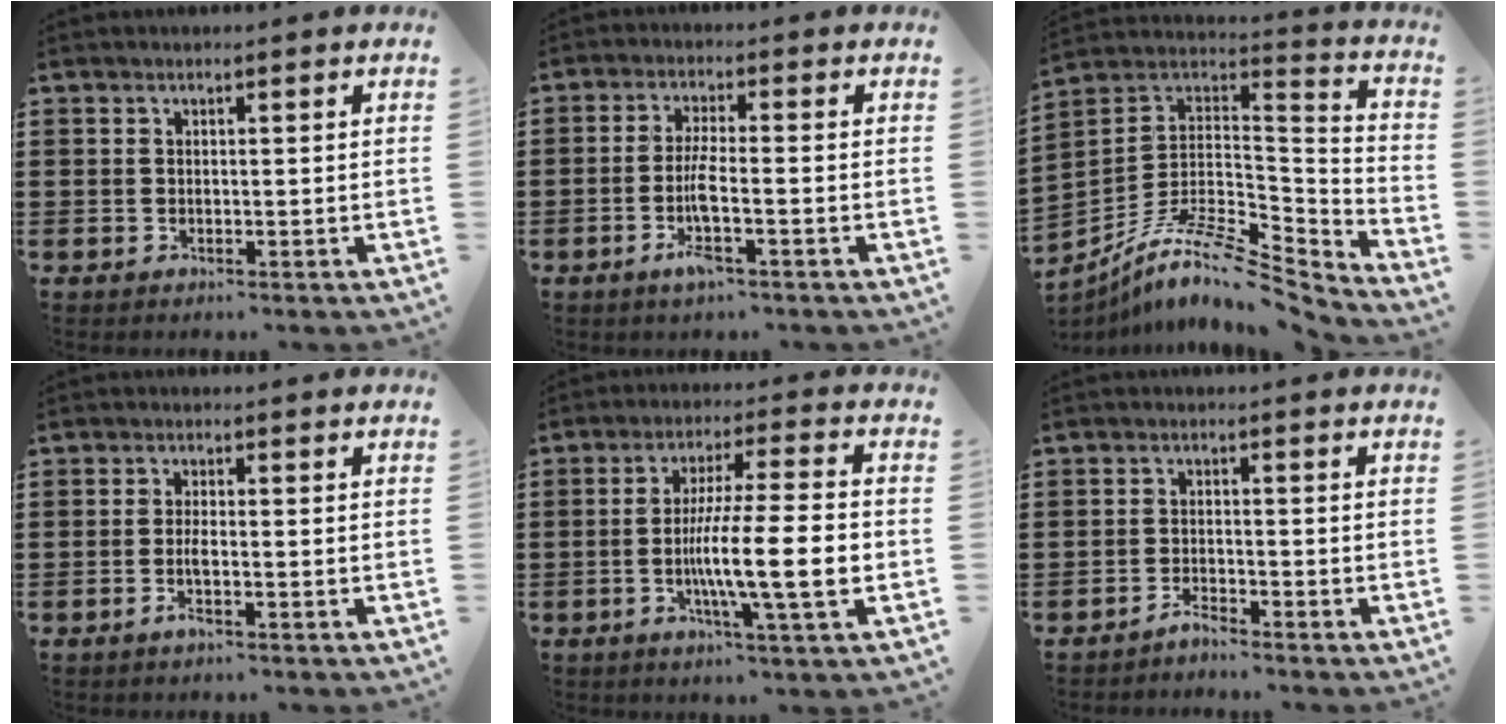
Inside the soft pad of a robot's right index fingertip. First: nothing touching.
{"total": 5.2, "force": [-1.9, 0.8, 4.8], "torque": [-0.102, -0.009, -0.041]}
{"total": 10.9, "force": [-8.0, 3.1, 6.7], "torque": [-0.129, 0.006, -0.156]}
{"total": 2.2, "force": [-1.0, 0.4, 2.0], "torque": [-0.044, -0.003, -0.020]}
{"total": 12.8, "force": [-2.6, 1.3, 12.5], "torque": [-0.222, -0.012, -0.050]}
{"total": 2.1, "force": [-2.1, 0.0, 0.0], "torque": [-0.006, 0.005, -0.043]}